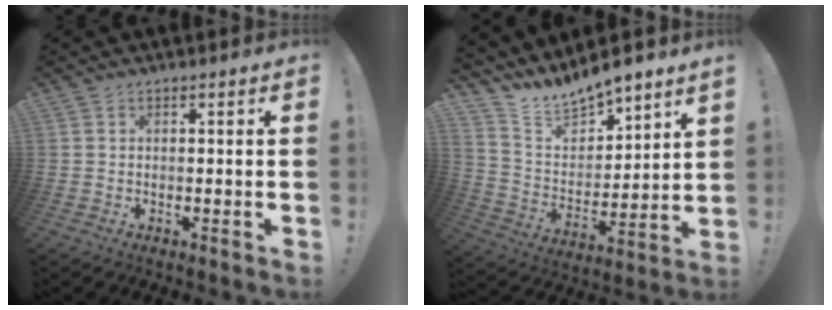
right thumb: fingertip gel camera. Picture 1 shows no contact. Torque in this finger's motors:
{"motor_torque": [-0.36, 0.37, 0.14, 0.27, 0.01]}